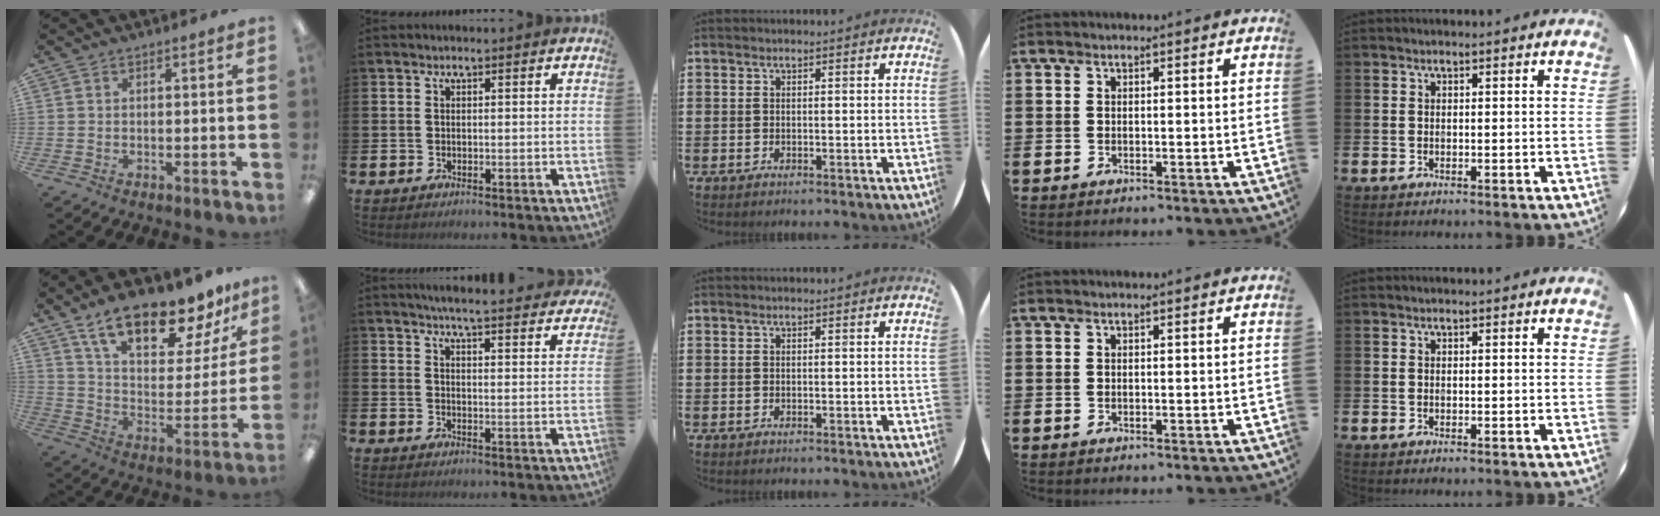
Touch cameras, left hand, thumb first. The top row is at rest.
{"thumb": {"total": 19.2, "force": [14.6, 6.8, 10.4], "torque": [-0.165, -0.094, 0.249]}, "index": {"total": 5.3, "force": [5.2, 0.0, 1.1], "torque": [-0.030, -0.036, 0.090]}}